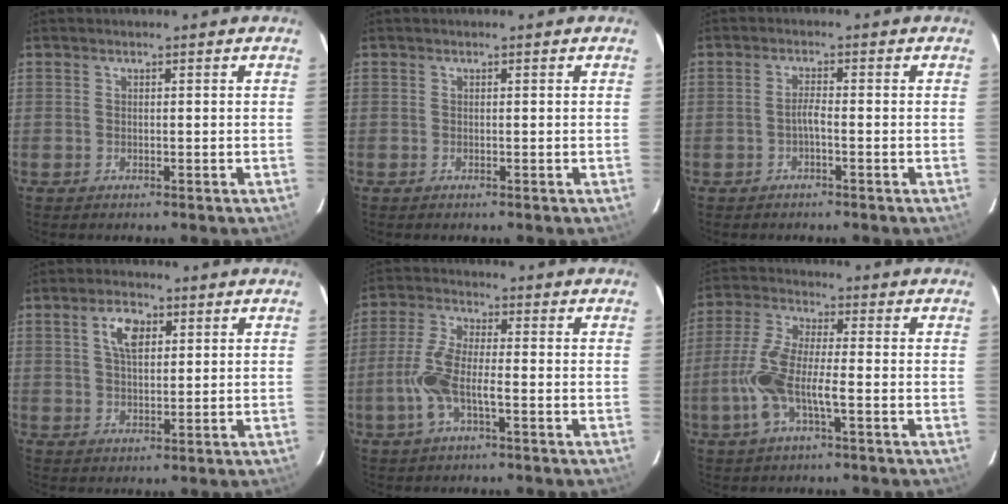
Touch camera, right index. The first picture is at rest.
{"total": 0.0}
{"total": 1.7, "force": [-0.9, 0.0, 1.4], "torque": [-0.028, 0.004, -0.018]}
{"total": 5.4, "force": [2.1, 2.8, 4.2], "torque": [-0.074, 0.012, 0.040]}
{"total": 8.7, "force": [-2.7, 2.3, 7.9], "torque": [-0.175, 0.001, -0.055]}
{"total": 10.6, "force": [-3.1, 2.5, 9.9], "torque": [-0.218, -0.001, -0.062]}